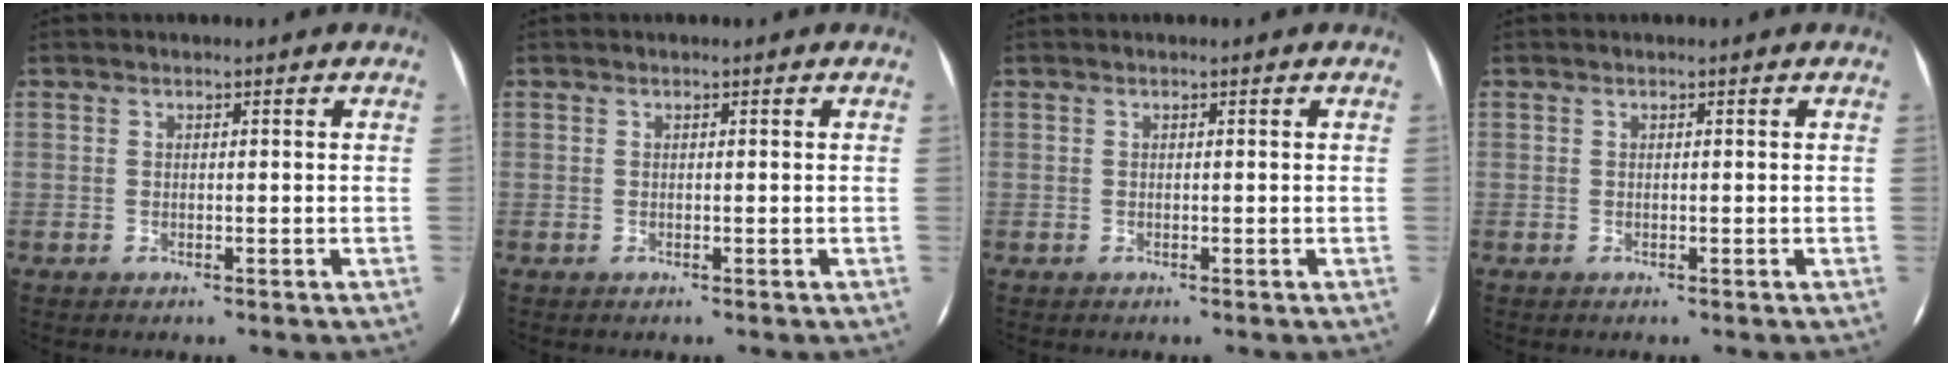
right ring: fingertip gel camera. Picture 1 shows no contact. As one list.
[{"total": 0.0}, {"total": 0.0}, {"total": 0.0}]